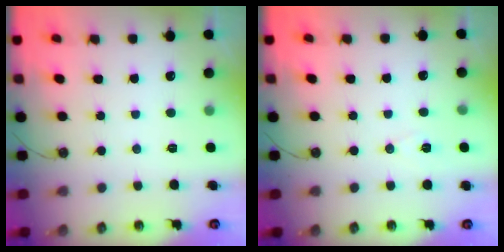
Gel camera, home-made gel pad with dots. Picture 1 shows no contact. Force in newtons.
{"total": 6.1, "press": 4.3, "slide": 4.4}